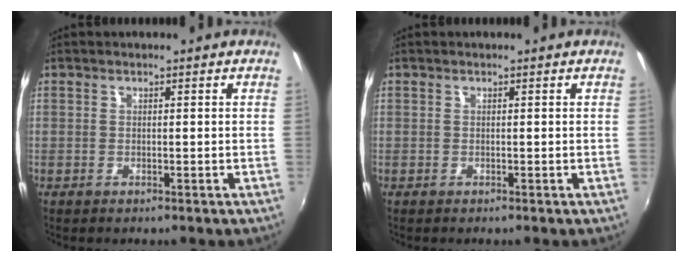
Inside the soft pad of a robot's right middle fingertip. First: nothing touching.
{"total": 0.0}